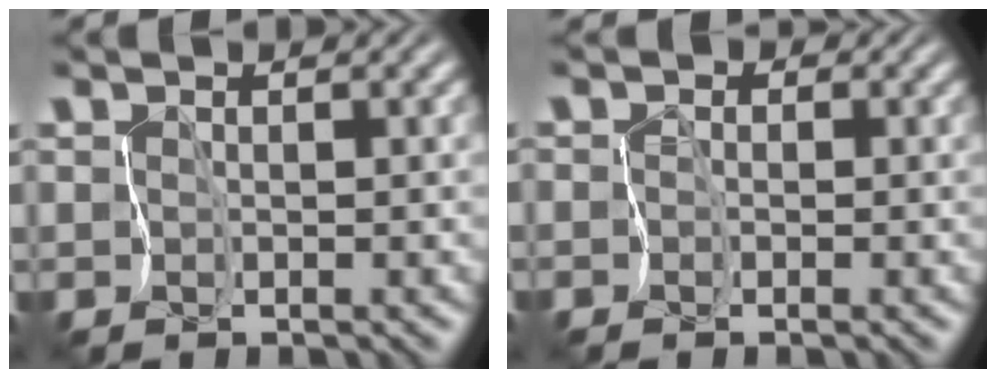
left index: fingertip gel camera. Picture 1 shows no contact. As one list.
[{"total": 2.1, "force": [-0.2, 2.0, 0.6], "torque": [0.007, 0.023, -0.027]}]